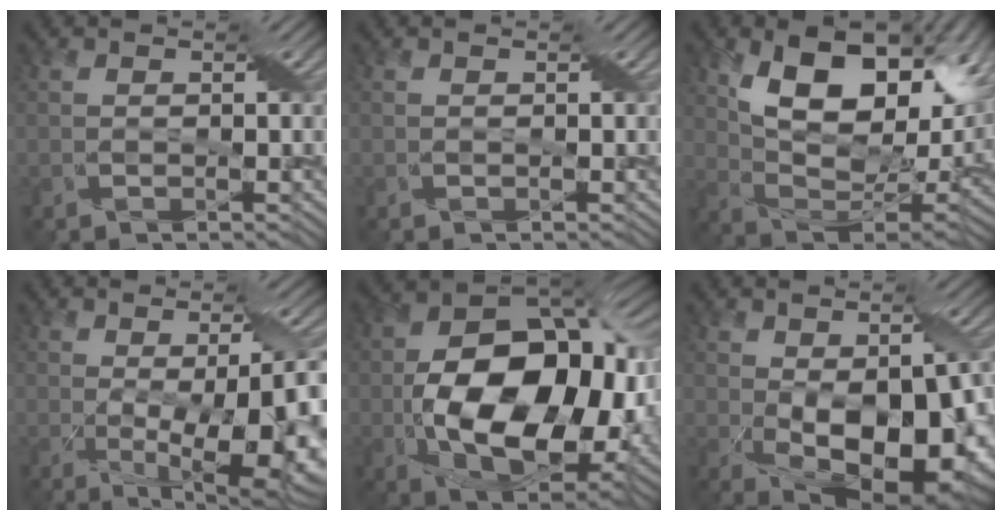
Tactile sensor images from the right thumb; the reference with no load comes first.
{"total": 0.0}
{"total": 16.5, "force": [7.4, 8.7, 11.9], "torque": [-0.193, -0.003, 0.128]}
{"total": 14.2, "force": [-2.5, 5.2, 13.0], "torque": [-0.175, -0.037, -0.007]}
{"total": 17.9, "force": [-2.3, 10.8, 14.1], "torque": [-0.245, -0.018, -0.040]}
{"total": 14.9, "force": [-3.1, 8.3, 12.0], "torque": [-0.182, -0.043, -0.027]}